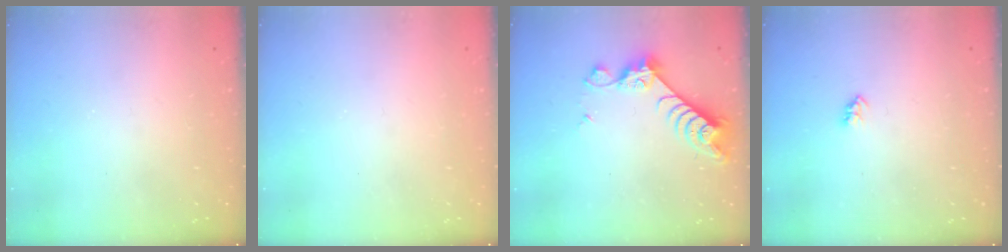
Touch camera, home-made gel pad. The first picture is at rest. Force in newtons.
{"total": 0.0}
{"total": 7.7, "press": 7.6, "slide": 1.1}
{"total": 2.3, "press": 2.2, "slide": 0.4}